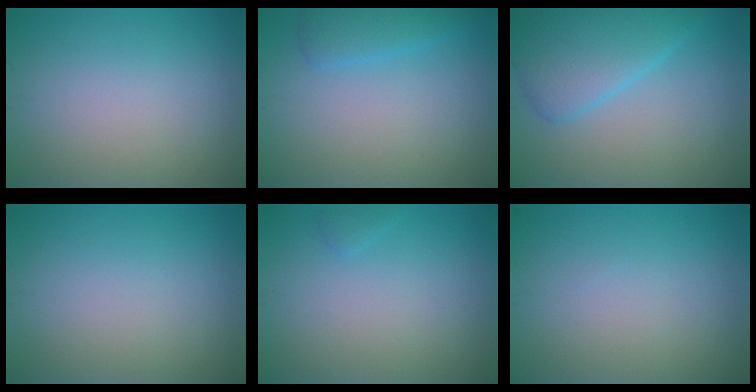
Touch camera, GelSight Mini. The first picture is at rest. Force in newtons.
{"total": 2.2, "press": 2.2, "slide": 0.0}
{"total": 4.9, "press": 4.9, "slide": 0.2}
{"total": 0.0}
{"total": 0.6, "press": 0.6, "slide": 0.1}
{"total": 0.0}